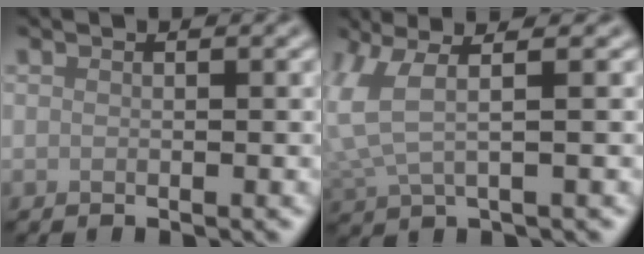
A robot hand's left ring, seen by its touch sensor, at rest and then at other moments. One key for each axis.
{"total": 4.0, "fx": 1.2, "fy": 1.1, "fz": 3.6, "tx": -0.092, "ty": 0.005, "tz": 0.027}